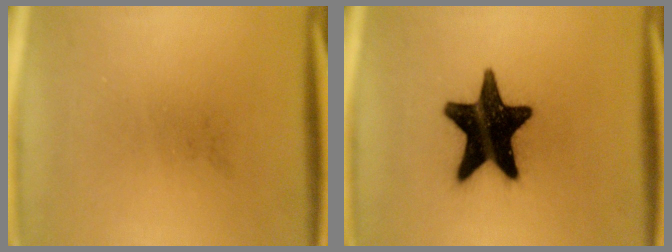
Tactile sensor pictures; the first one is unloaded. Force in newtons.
{"total": 19.1}